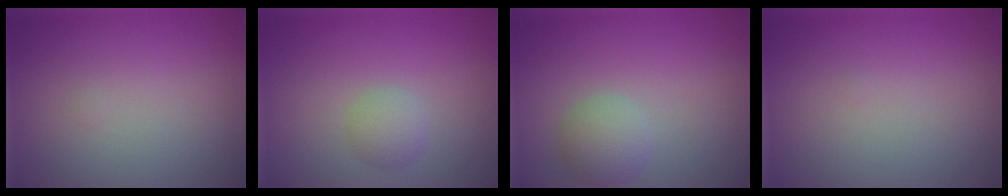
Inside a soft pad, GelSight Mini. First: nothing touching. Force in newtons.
{"total": 1.8, "press": 1.8, "slide": 0.1}
{"total": 2.7, "press": 2.7, "slide": 0.1}
{"total": 0.0}